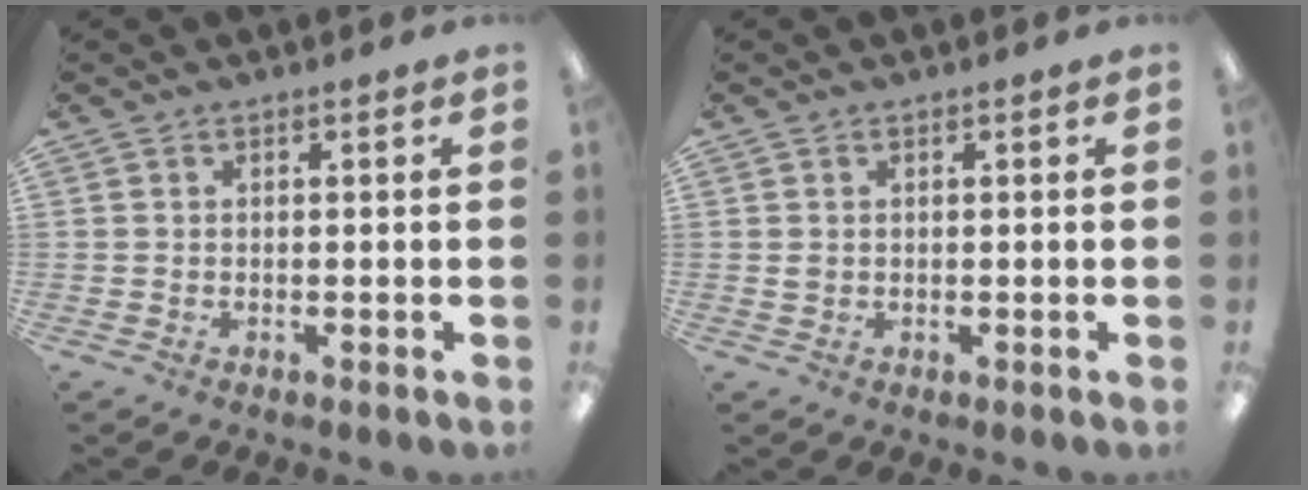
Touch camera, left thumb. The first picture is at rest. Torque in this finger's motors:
{"motor_torque": [-0.09, 0.08, 0.03, -0.05, 0.00]}